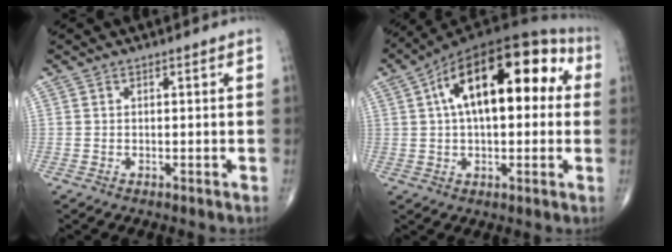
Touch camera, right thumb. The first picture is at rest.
{"total": 21.0, "force": [4.8, 10.2, 17.7], "torque": [-0.258, 0.042, 0.063]}